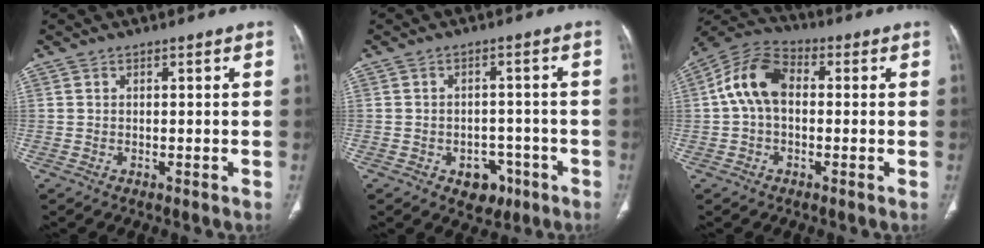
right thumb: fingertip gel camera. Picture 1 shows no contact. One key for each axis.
{"total": 5.8, "fx": -2.8, "fy": 4.3, "fz": 2.7, "tx": -0.007, "ty": 0.022, "tz": -0.030}
{"total": 10.3, "fx": 0.5, "fy": 6.8, "fz": 7.7, "tx": -0.143, "ty": 0.030, "tz": -0.002}